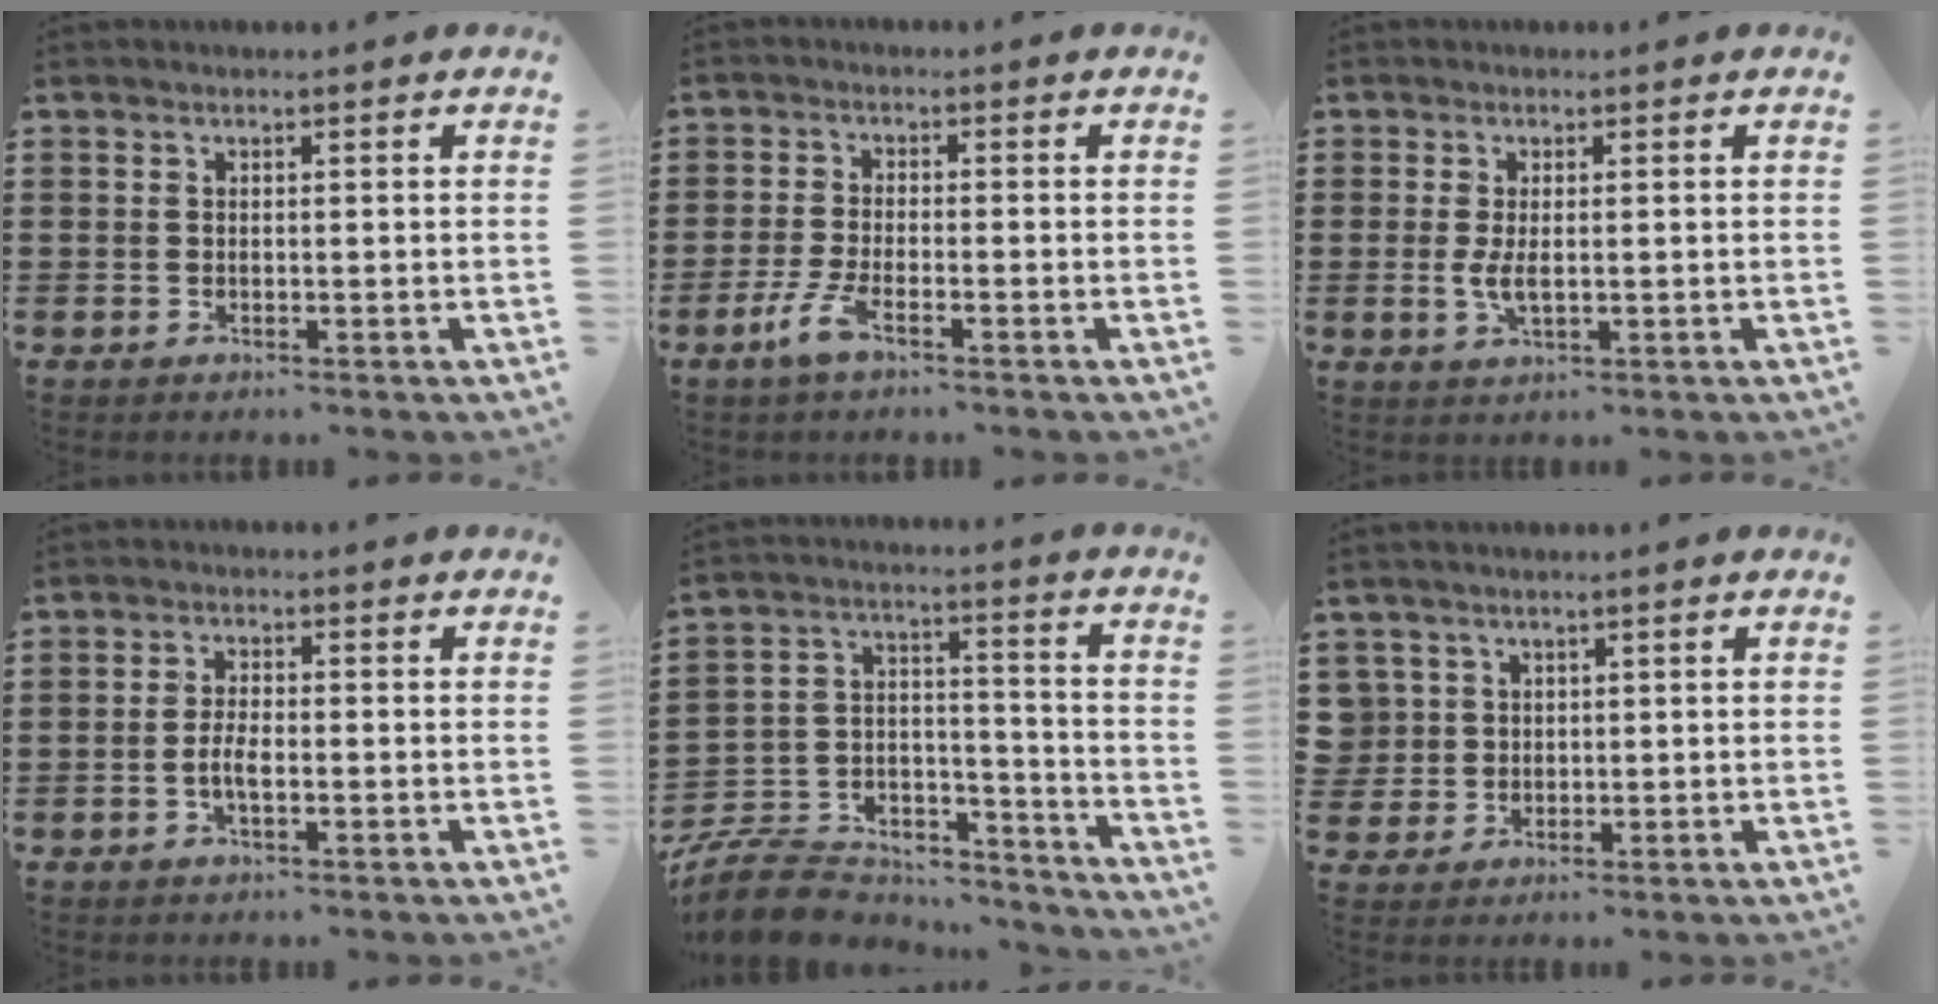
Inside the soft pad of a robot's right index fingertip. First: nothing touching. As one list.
[{"total": 4.0, "force": [-2.3, 0.7, 3.2], "torque": [-0.089, -0.014, -0.052]}, {"total": 3.2, "force": [0.0, 1.0, 3.0], "torque": [-0.065, -0.005, -0.002]}, {"total": 3.1, "force": [-1.0, 1.1, 2.7], "torque": [-0.064, -0.003, -0.022]}, {"total": 9.5, "force": [-8.6, 3.4, 2.4], "torque": [-0.057, 0.020, -0.168]}, {"total": 3.0, "force": [0.7, 2.9, 0.1], "torque": [-0.018, 0.012, 0.011]}]